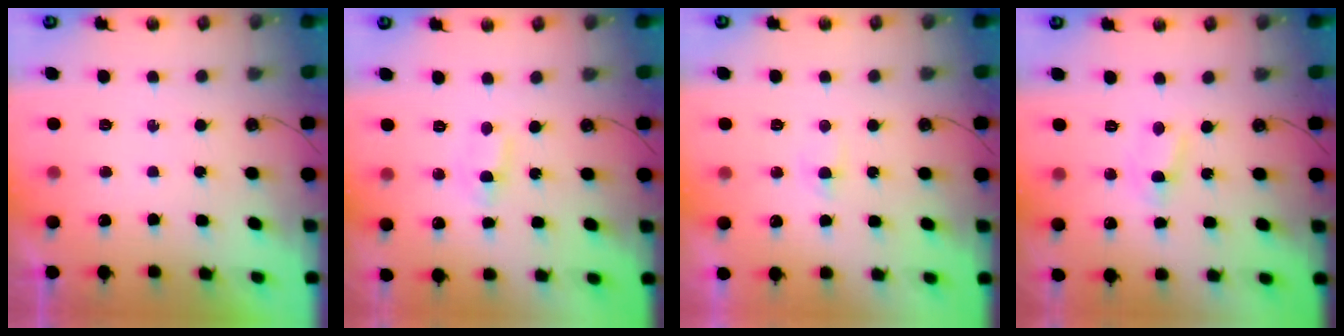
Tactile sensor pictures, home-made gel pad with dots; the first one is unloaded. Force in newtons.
{"total": 1.0, "press": 0.9, "slide": 0.6}
{"total": 2.5, "press": 2.5, "slide": 0.4}
{"total": 2.8, "press": 2.8, "slide": 0.3}